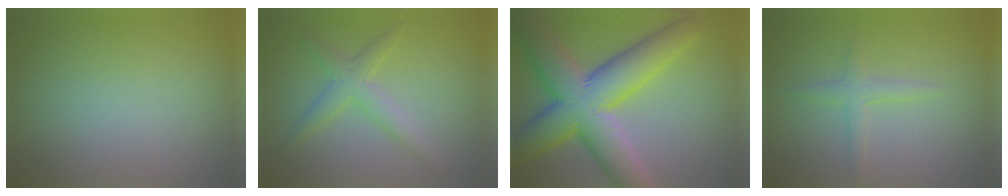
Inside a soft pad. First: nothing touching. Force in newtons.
{"total": 2.8, "press": 2.8, "slide": 0.1}
{"total": 11.6, "press": 11.5, "slide": 0.5}
{"total": 1.7, "press": 1.7, "slide": 0.1}